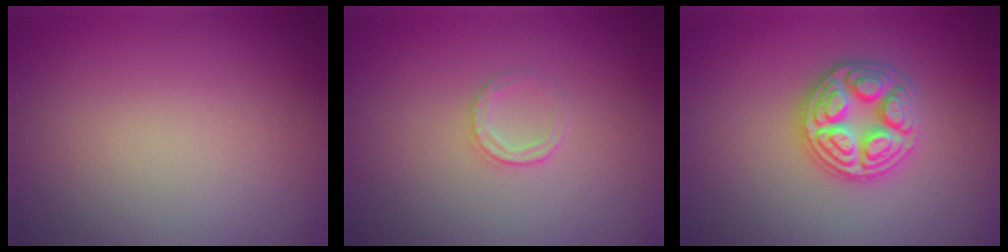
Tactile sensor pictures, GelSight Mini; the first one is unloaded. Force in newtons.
{"total": 1.4, "press": 1.3, "slide": 0.2}
{"total": 4.9, "press": 4.8, "slide": 0.6}